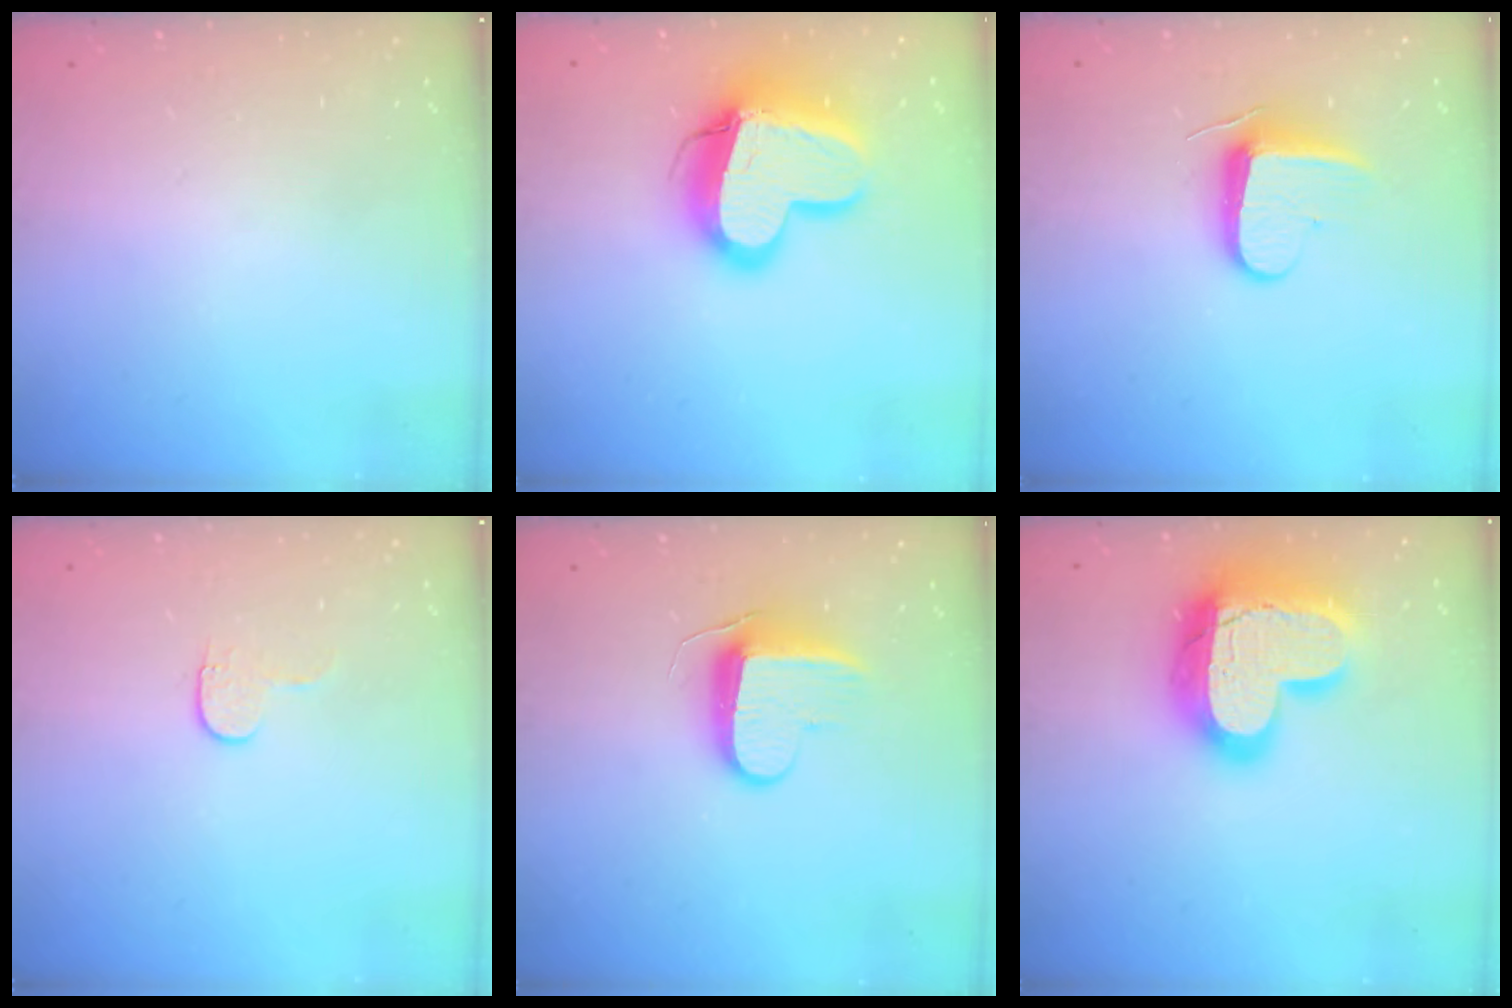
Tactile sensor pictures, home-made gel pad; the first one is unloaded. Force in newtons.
{"total": 17.7, "press": 17.6, "slide": 1.5}
{"total": 9.3, "press": 9.3, "slide": 0.6}
{"total": 3.6, "press": 3.6, "slide": 0.4}
{"total": 9.2, "press": 9.2, "slide": 0.9}
{"total": 23.6, "press": 23.5, "slide": 2.0}